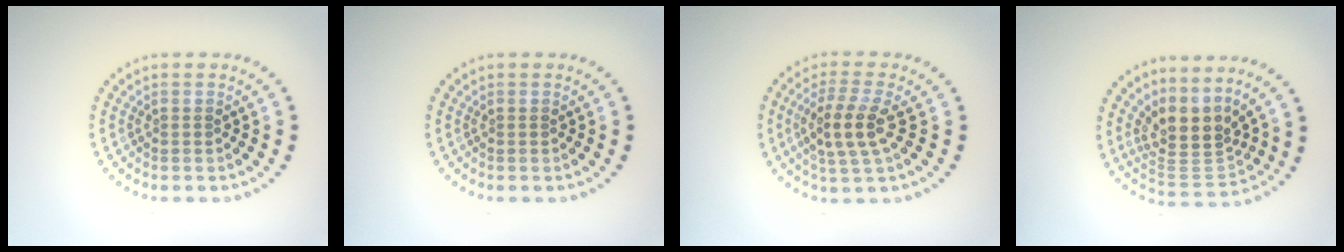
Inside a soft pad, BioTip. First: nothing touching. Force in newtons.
{"total": 0.0}
{"total": 3.7, "press": 3.3, "slide": 1.7}
{"total": 4.1, "press": 3.0, "slide": 2.7}